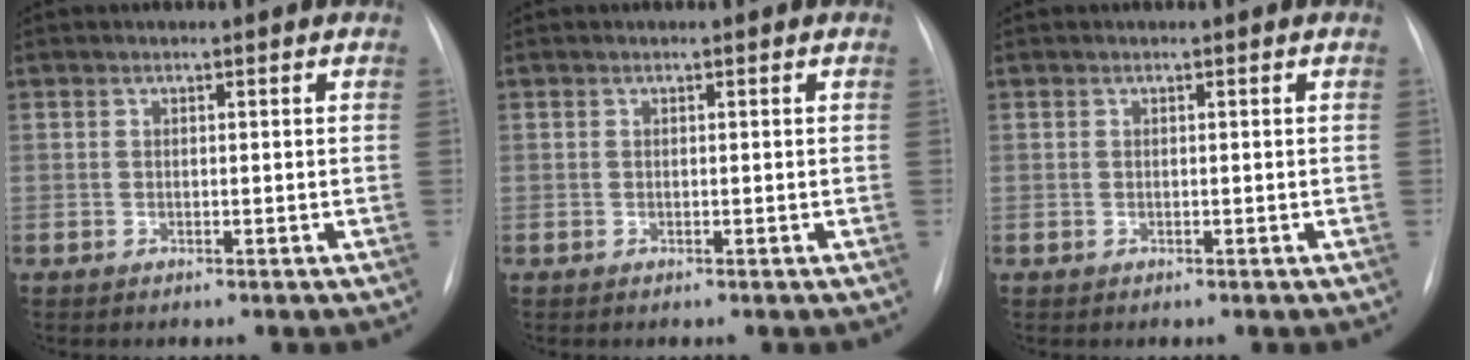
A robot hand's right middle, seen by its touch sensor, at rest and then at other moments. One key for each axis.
{"total": 0.0}
{"total": 0.0}